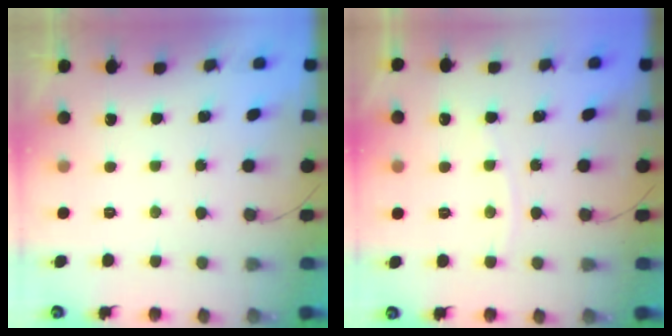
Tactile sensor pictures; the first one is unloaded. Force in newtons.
{"total": 2.0, "press": 2.0, "slide": 0.4}